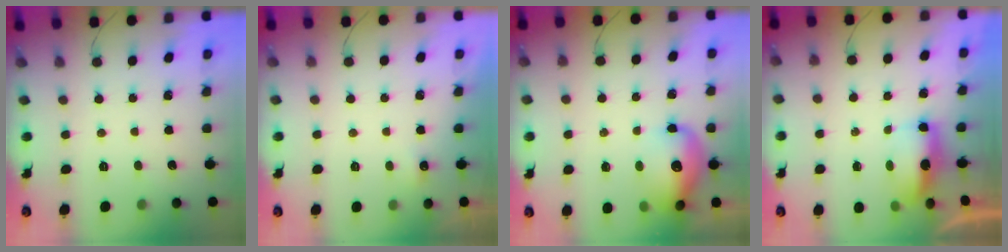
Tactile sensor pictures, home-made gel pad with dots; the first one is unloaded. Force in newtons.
{"total": 3.2, "press": 1.2, "slide": 3.0}
{"total": 13.9, "press": 13.6, "slide": 3.2}
{"total": 5.8, "press": 5.8, "slide": 0.4}